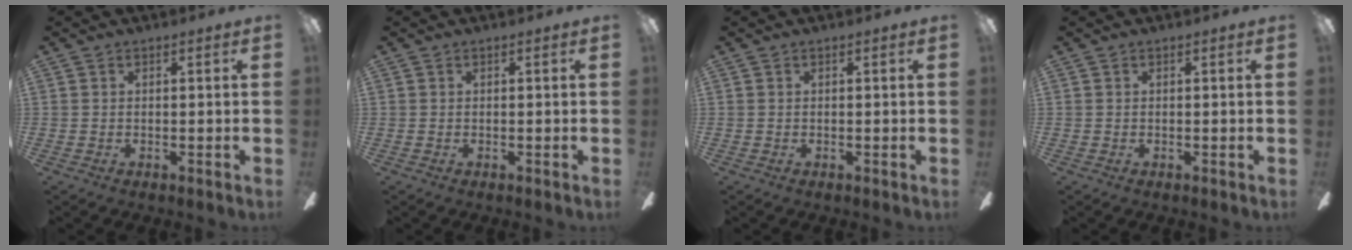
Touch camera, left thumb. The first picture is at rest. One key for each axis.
{"total": 0.0}
{"total": 0.0}
{"total": 0.0}